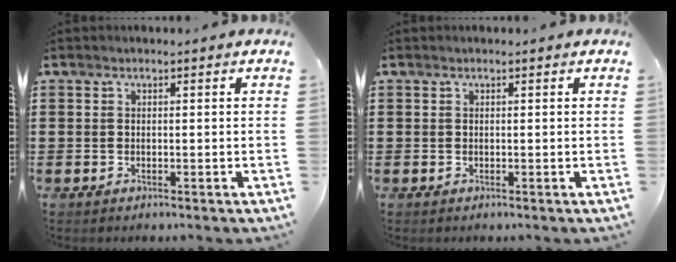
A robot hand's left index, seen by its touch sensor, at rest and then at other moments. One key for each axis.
{"total": 0.0}